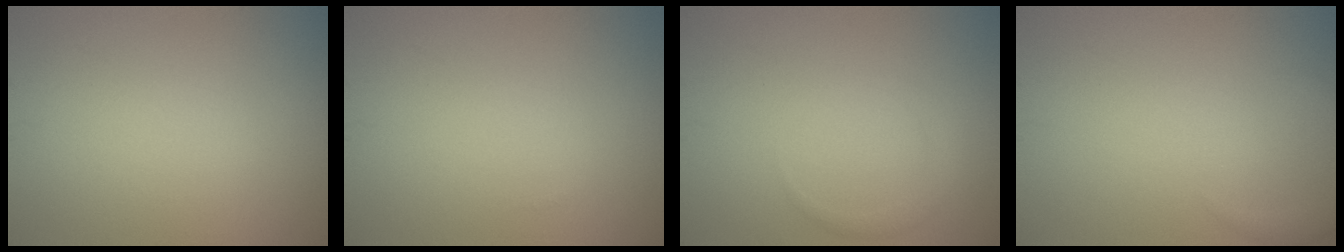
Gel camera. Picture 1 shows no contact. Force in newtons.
{"total": 0.0}
{"total": 1.2, "press": 1.2, "slide": 0.0}
{"total": 1.4, "press": 1.4, "slide": 0.1}